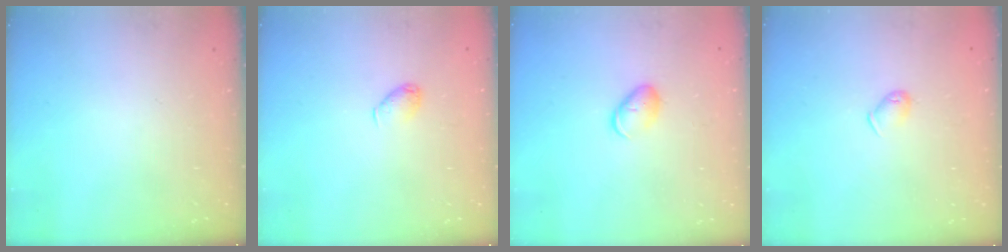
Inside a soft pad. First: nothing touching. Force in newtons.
{"total": 5.0, "press": 4.9, "slide": 0.9}
{"total": 5.7, "press": 5.6, "slide": 0.6}
{"total": 4.7, "press": 4.6, "slide": 0.9}